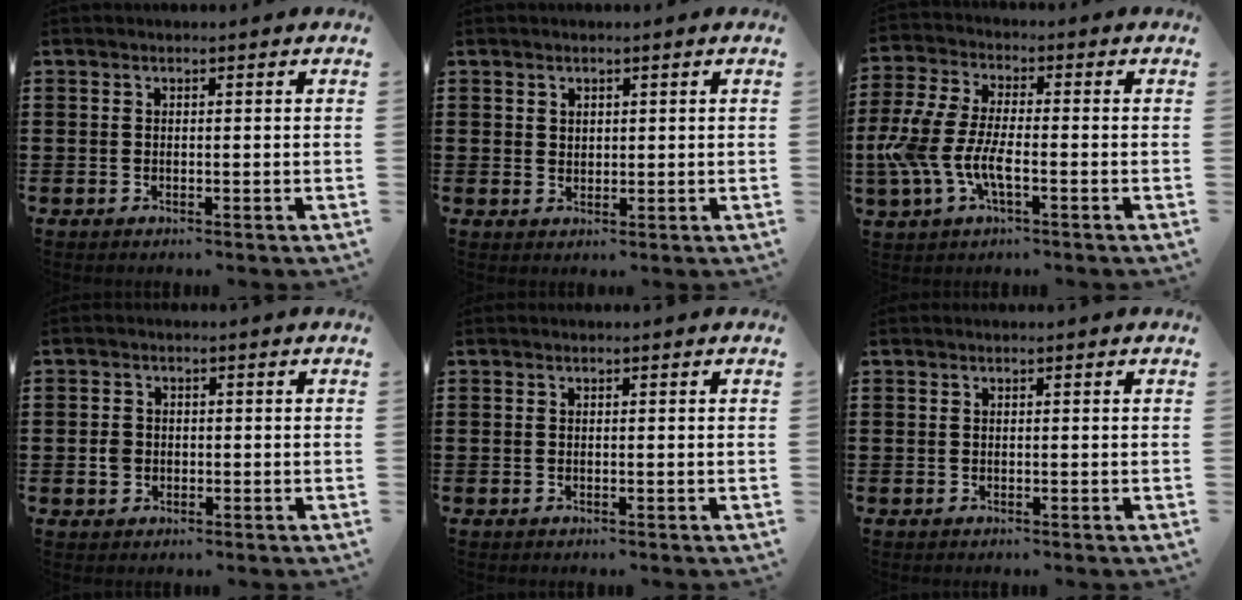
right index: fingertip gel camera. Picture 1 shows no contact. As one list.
[{"total": 1.5, "force": [1.1, 0.9, 0.2], "torque": [-0.006, 0.004, 0.022]}, {"total": 8.2, "force": [-2.7, 3.4, 7.0], "torque": [-0.182, -0.018, -0.058]}, {"total": 2.0, "force": [-0.5, 1.7, 1.0], "torque": [-0.022, 0.004, -0.011]}, {"total": 0.0}, {"total": 0.0}]